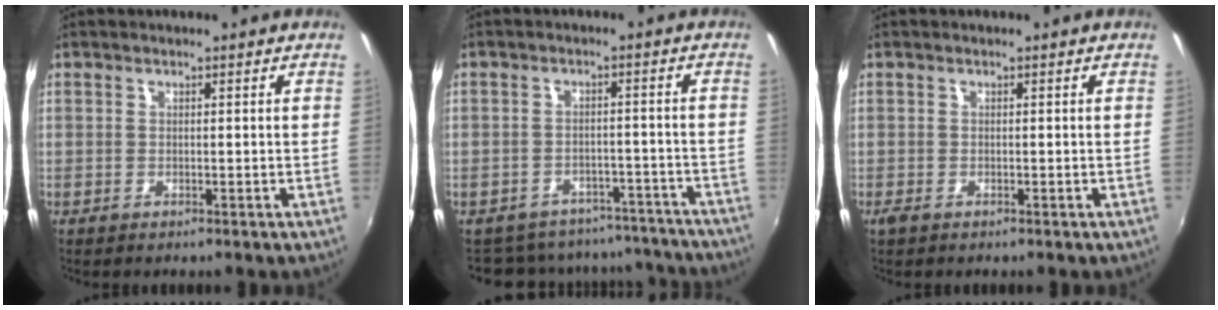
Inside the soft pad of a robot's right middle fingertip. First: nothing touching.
{"total": 13.9, "force": [-12.2, 6.3, 2.0], "torque": [-0.046, 0.046, -0.144]}
{"total": 0.8, "force": [-0.6, 0.4, 0.4], "torque": [-0.009, -0.004, -0.011]}